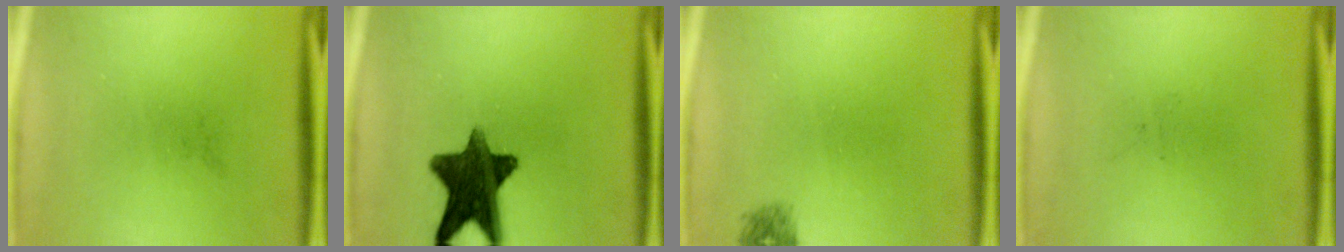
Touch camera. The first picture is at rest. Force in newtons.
{"total": 12.8}
{"total": 1.1}
{"total": 0.0}